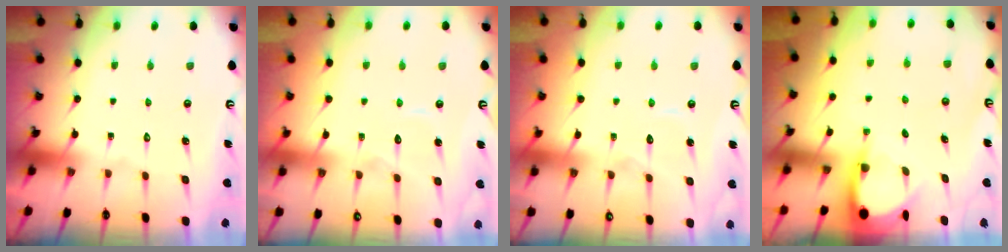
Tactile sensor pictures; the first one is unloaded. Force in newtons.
{"total": 5.7, "press": 5.7, "slide": 0.6}
{"total": 5.7, "press": 5.7, "slide": 0.6}
{"total": 3.4, "press": 3.4, "slide": 0.2}